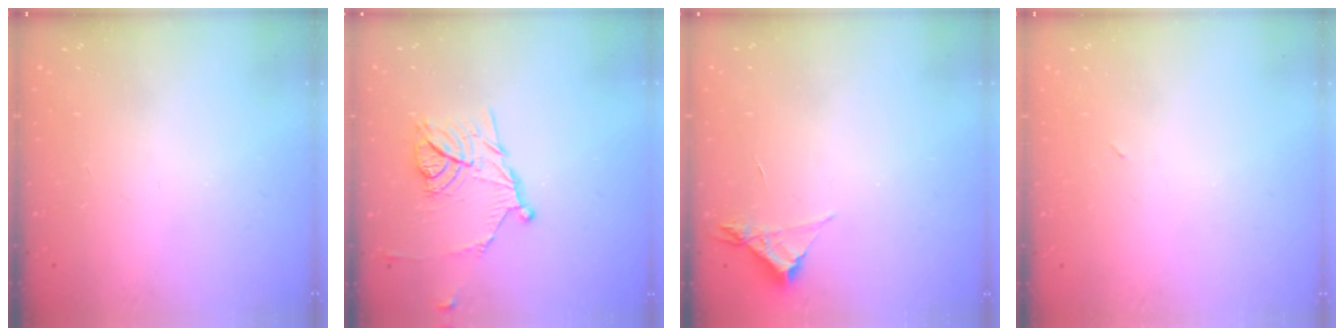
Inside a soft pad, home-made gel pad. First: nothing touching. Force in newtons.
{"total": 13.2, "press": 13.2, "slide": 0.3}
{"total": 3.5, "press": 3.5, "slide": 0.4}
{"total": 2.9, "press": 2.9, "slide": 0.7}